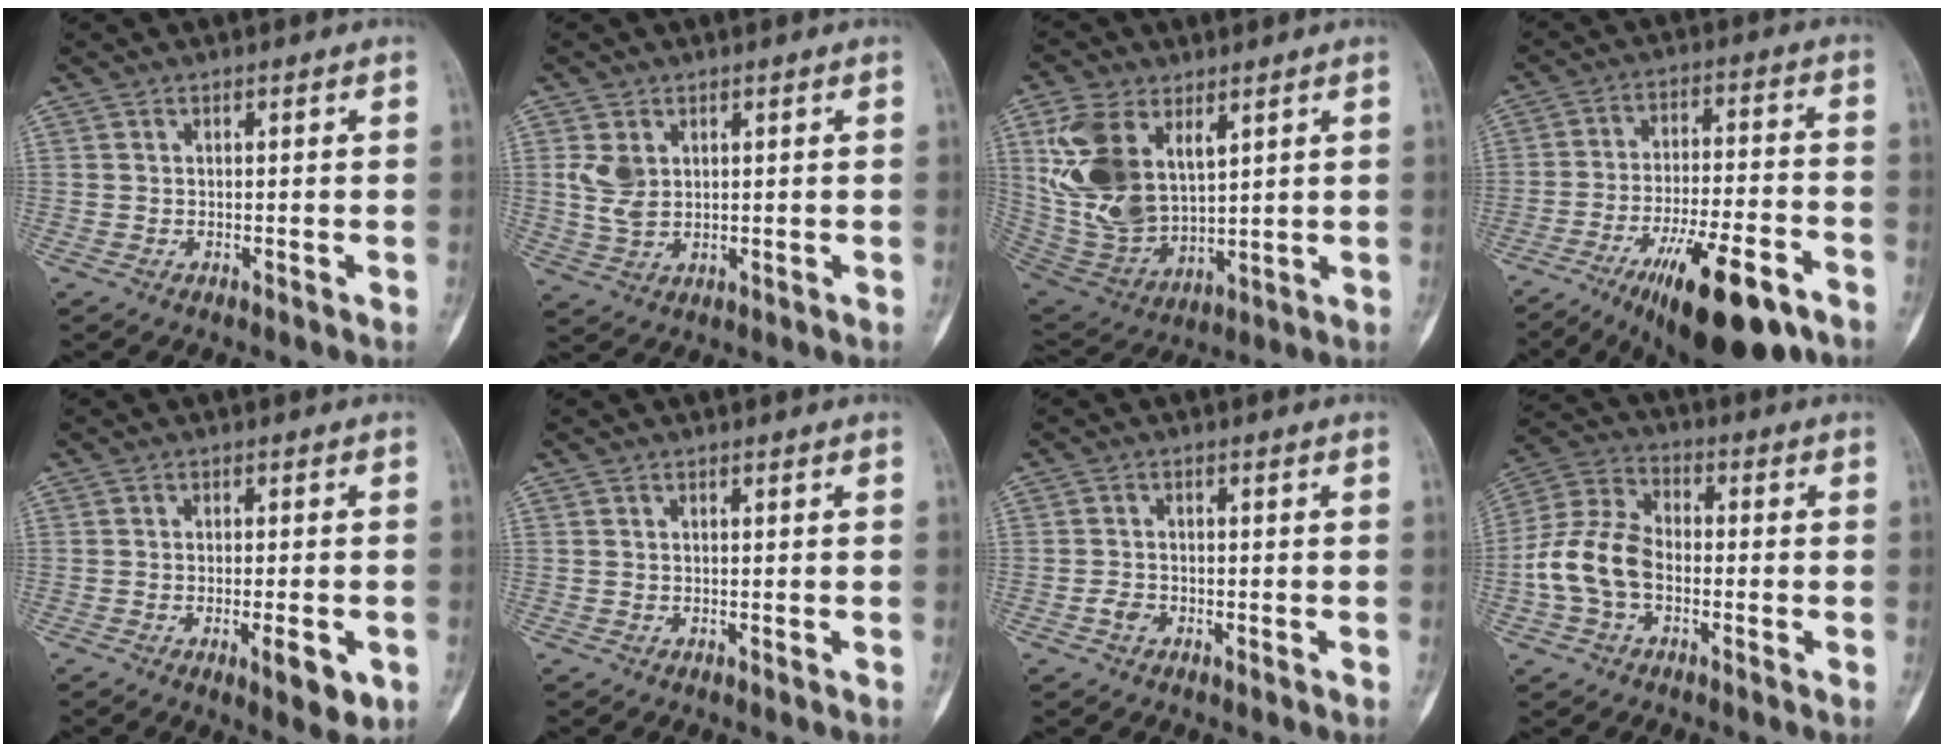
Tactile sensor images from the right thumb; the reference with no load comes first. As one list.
[{"total": 5.1, "force": [1.5, 3.6, 3.4], "torque": [-0.061, -0.006, 0.039]}, {"total": 16.6, "force": [6.1, 9.9, 11.9], "torque": [-0.230, -0.024, 0.136]}, {"total": 21.0, "force": [-12.7, 6.4, 15.4], "torque": [-0.225, 0.061, -0.200]}, {"total": 6.2, "force": [-2.2, 1.9, 5.5], "torque": [-0.069, -0.004, -0.026]}, {"total": 0.0}, {"total": 1.9, "force": [-1.0, 1.3, 1.0], "torque": [-0.014, 0.007, -0.022]}, {"total": 11.5, "force": [-2.6, 7.7, 8.0], "torque": [-0.161, 0.036, -0.058]}]